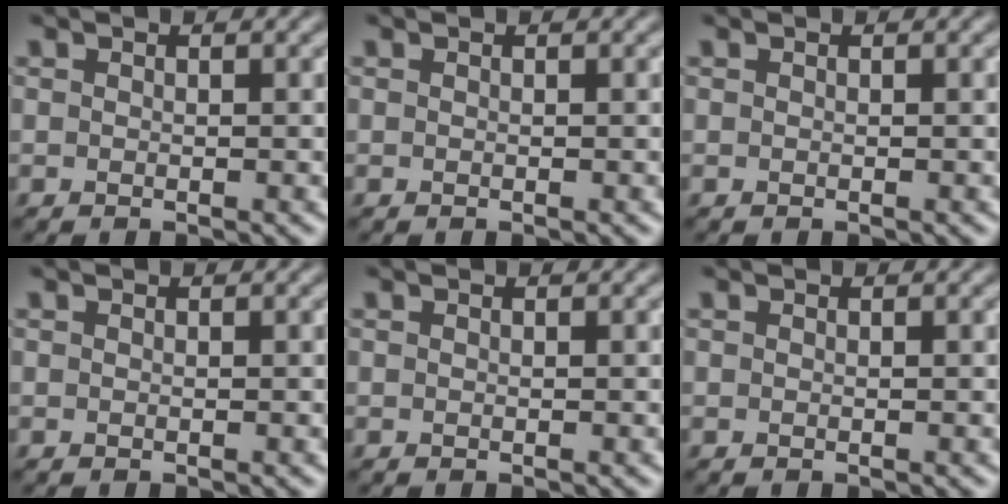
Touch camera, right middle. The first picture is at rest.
{"total": 0.0}
{"total": 0.0}
{"total": 0.0}
{"total": 0.0}
{"total": 0.0}